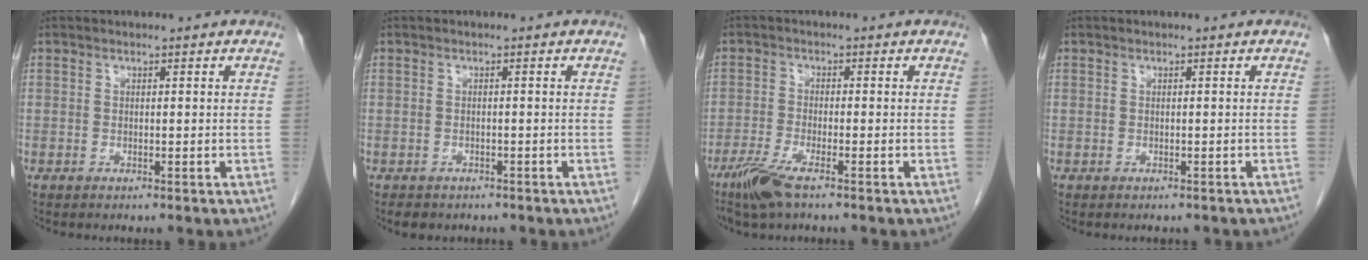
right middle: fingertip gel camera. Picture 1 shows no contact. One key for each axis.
{"total": 3.0, "fx": -2.4, "fy": 1.6, "fz": 0.8, "tx": -0.016, "ty": 0.000, "tz": -0.026}
{"total": 5.2, "fx": -3.5, "fy": 0.6, "fz": 3.8, "tx": -0.086, "ty": -0.013, "tz": -0.070}
{"total": 2.5, "fx": -2.1, "fy": 1.0, "fz": 0.8, "tx": -0.016, "ty": -0.003, "tz": -0.022}